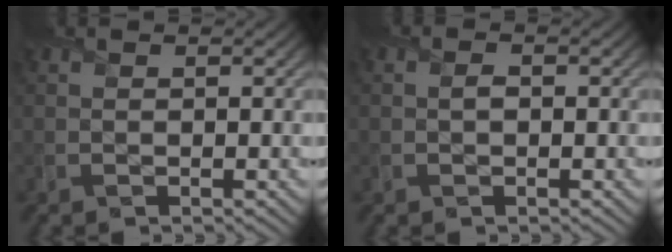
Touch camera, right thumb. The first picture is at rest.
{"total": 1.0, "force": [-0.1, 0.8, 0.6], "torque": [-0.010, -0.001, -0.007]}